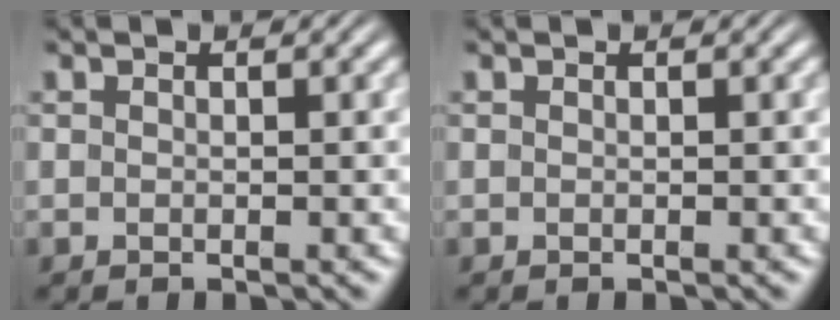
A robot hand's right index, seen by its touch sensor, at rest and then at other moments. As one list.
[{"total": 0.0}]